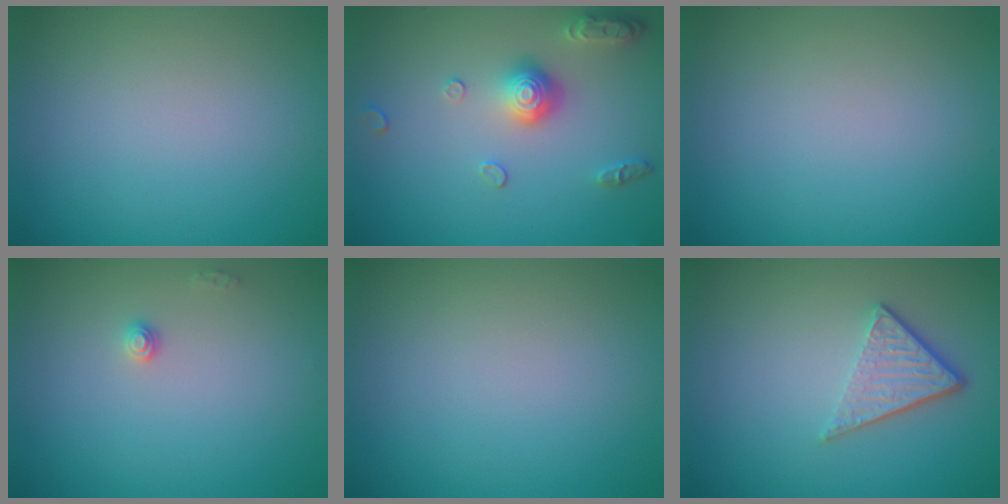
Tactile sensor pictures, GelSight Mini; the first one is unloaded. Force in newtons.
{"total": 3.1, "press": 2.7, "slide": 1.6}
{"total": 0.0}
{"total": 0.9, "press": 0.9, "slide": 0.1}
{"total": 0.0}
{"total": 3.7, "press": 2.6, "slide": 2.7}